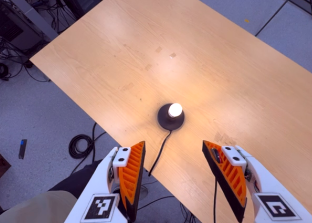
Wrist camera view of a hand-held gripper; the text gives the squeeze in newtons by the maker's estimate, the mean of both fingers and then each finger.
{"total": 0.0}